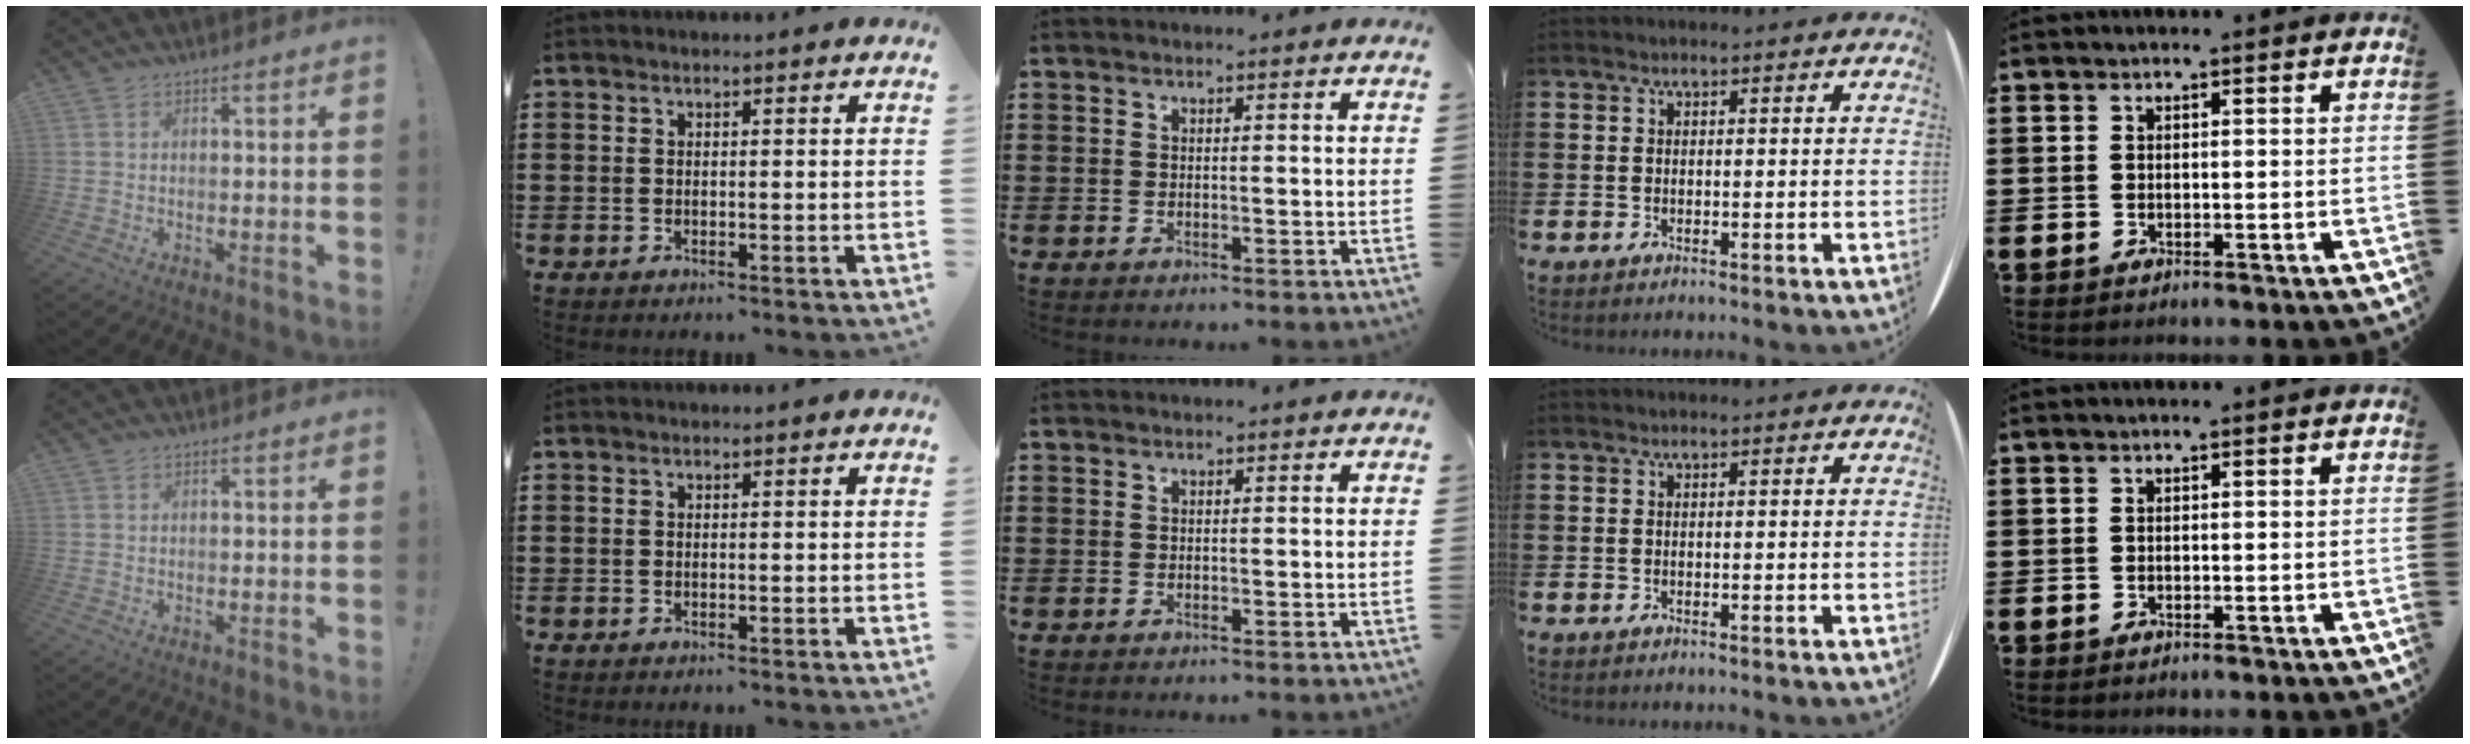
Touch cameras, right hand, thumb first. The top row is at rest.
{}